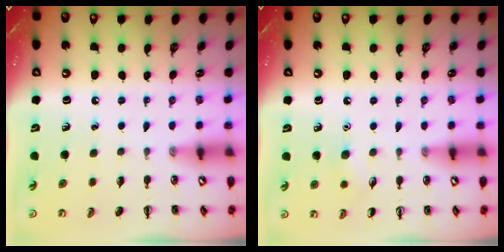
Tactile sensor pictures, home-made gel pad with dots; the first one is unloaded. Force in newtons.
{"total": 4.5, "press": 4.3, "slide": 1.2}